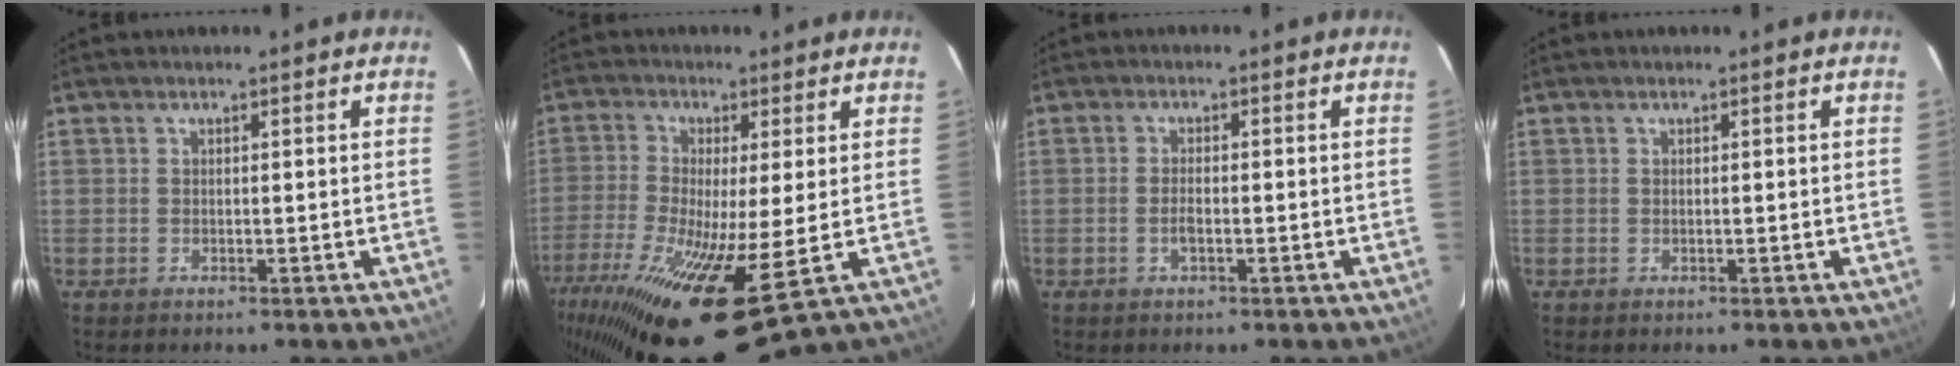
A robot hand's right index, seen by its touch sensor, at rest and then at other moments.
{"total": 19.8, "force": [-8.0, 4.2, 17.6], "torque": [-0.368, -0.075, -0.139]}
{"total": 2.1, "force": [-0.8, 0.8, 1.8], "torque": [-0.038, 0.001, -0.016]}
{"total": 0.0}